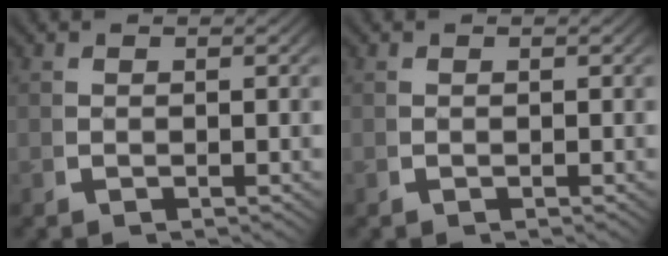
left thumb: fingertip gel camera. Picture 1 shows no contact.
{"total": 0.0}